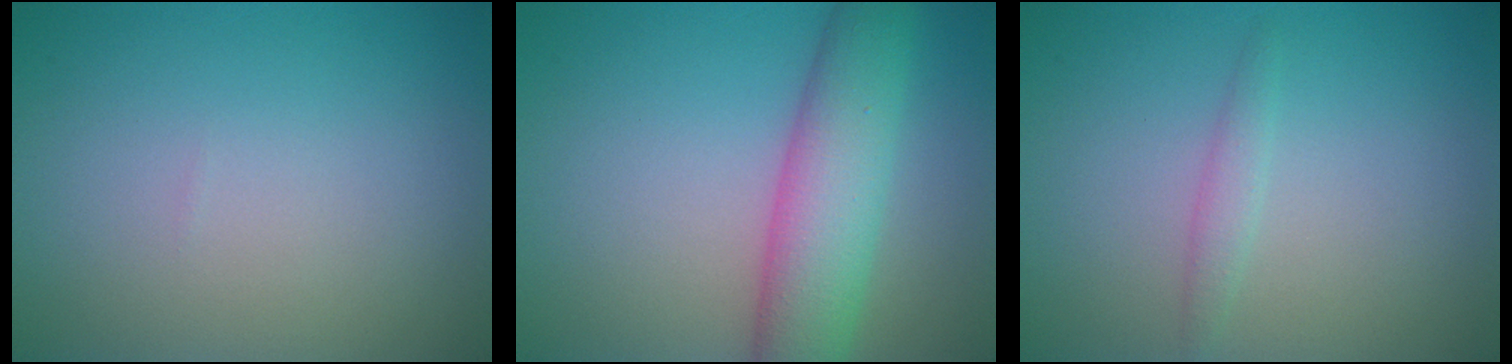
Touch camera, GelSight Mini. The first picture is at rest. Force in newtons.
{"total": 6.9, "press": 6.9, "slide": 0.1}
{"total": 1.1, "press": 1.1, "slide": 0.0}